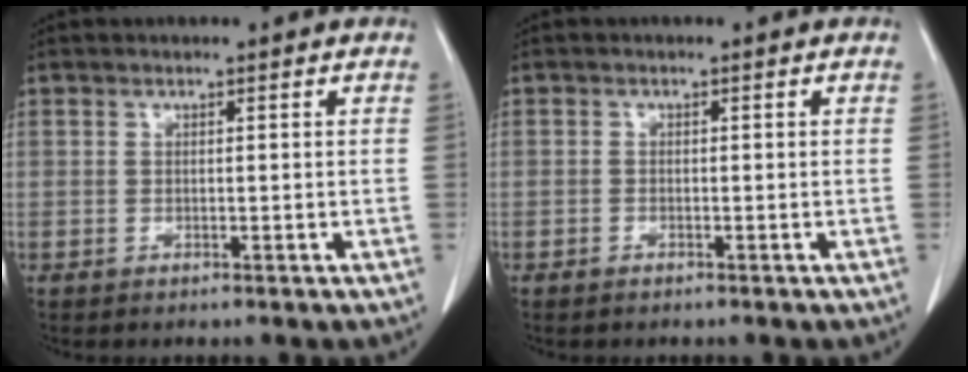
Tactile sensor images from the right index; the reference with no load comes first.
{"total": 0.7, "force": [-0.6, 0.3, 0.3], "torque": [-0.008, -0.001, -0.007]}